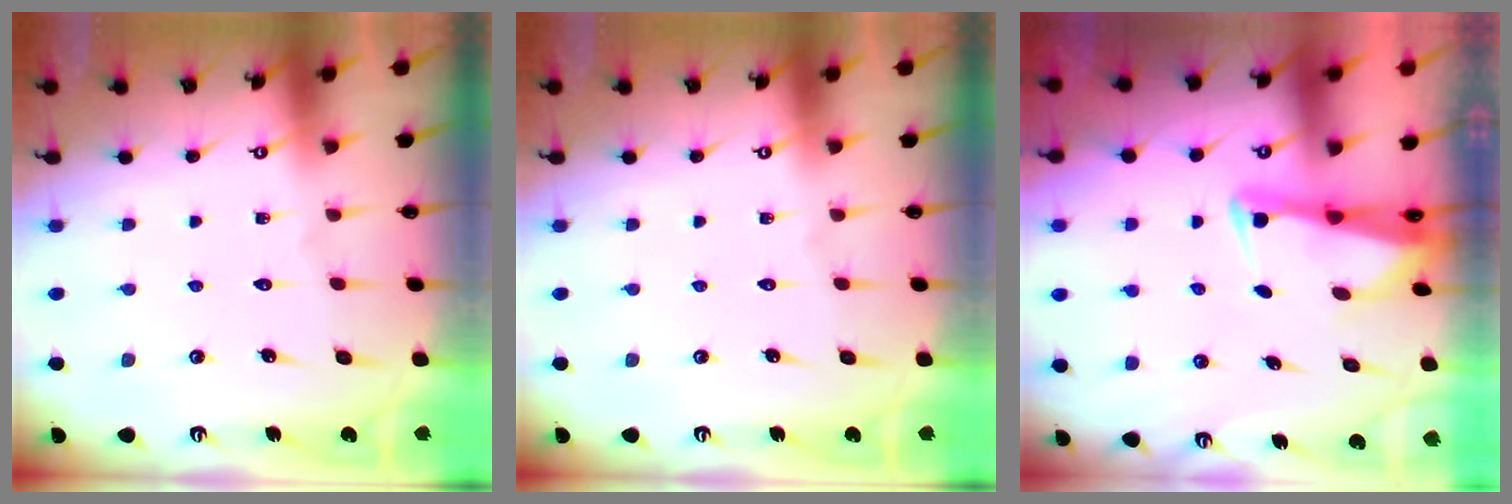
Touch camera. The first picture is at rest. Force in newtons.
{"total": 0.0}
{"total": 2.4, "press": 2.4, "slide": 0.5}